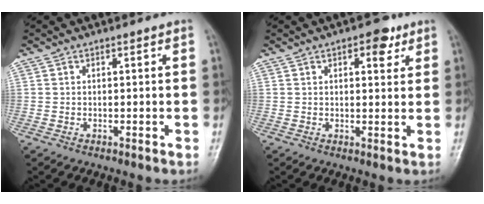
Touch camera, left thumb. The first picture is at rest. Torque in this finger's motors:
{"motor_torque": [-0.09, 0.01, -0.03, 0.09, 0.06]}